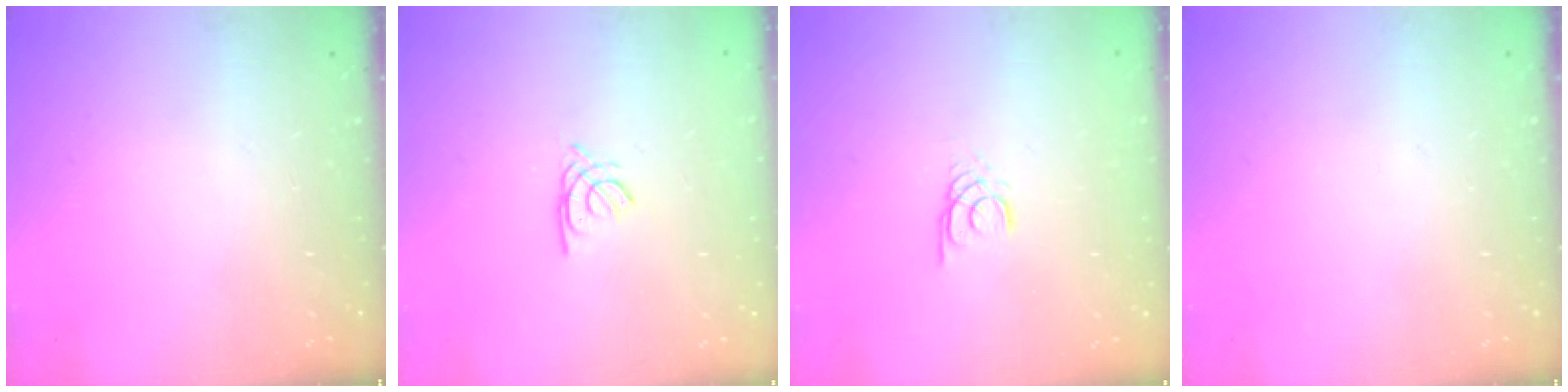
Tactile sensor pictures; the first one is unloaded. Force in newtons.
{"total": 1.5, "press": 1.5, "slide": 0.1}
{"total": 2.2, "press": 2.2, "slide": 0.2}
{"total": 0.0}